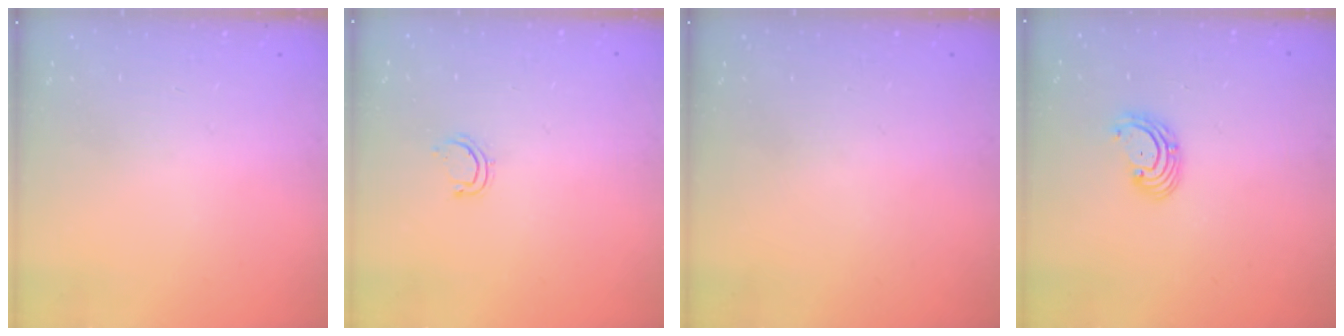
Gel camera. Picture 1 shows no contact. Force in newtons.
{"total": 4.3, "press": 4.2, "slide": 1.0}
{"total": 0.0}
{"total": 2.7, "press": 2.7, "slide": 0.3}